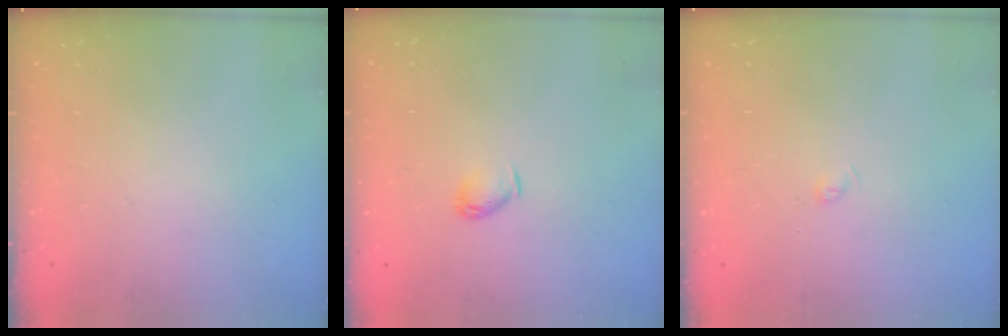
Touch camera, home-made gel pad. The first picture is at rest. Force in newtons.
{"total": 3.7, "press": 3.7, "slide": 0.6}
{"total": 2.4, "press": 2.3, "slide": 0.3}